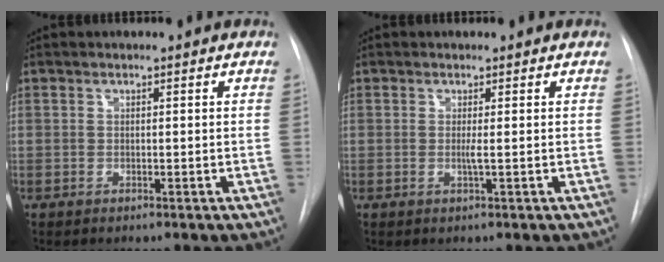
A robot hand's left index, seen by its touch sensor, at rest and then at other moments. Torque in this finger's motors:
{"motor_torque": [0.05, 0.03, 0.00, 0.01]}